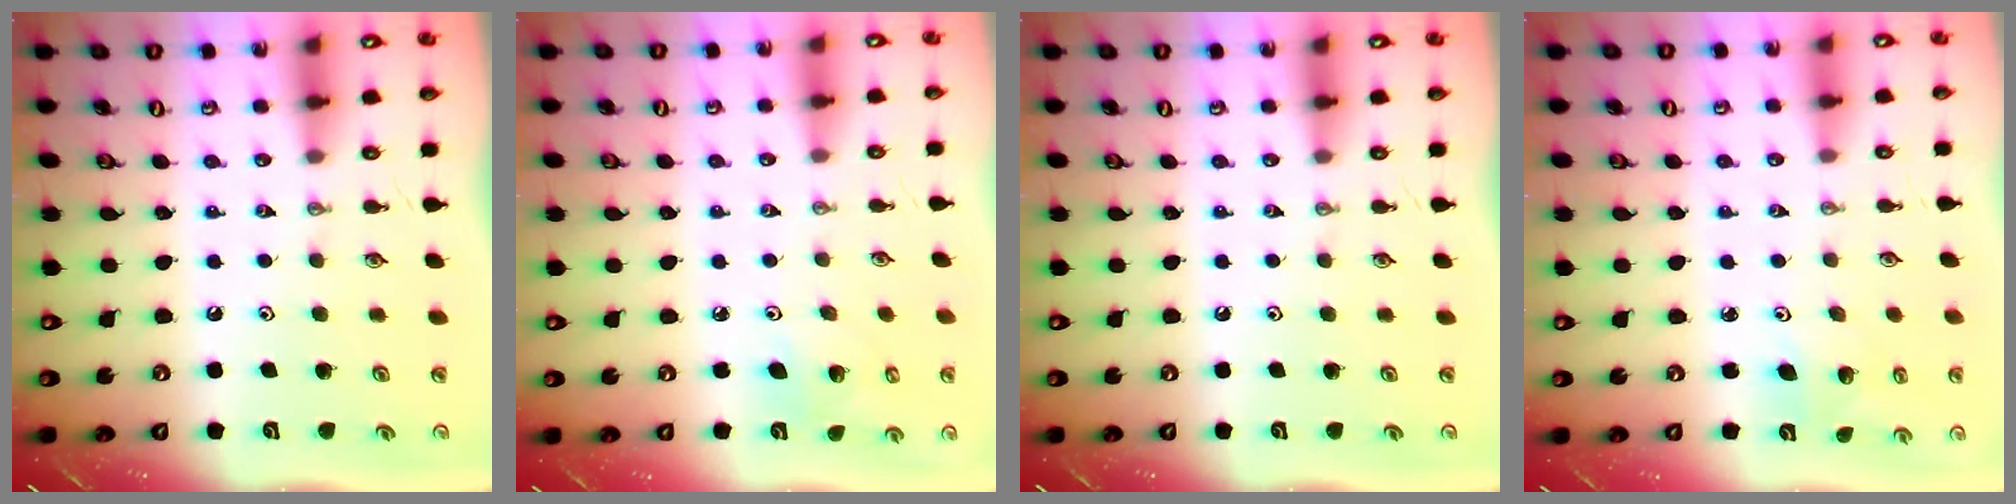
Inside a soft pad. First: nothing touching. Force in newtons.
{"total": 5.9, "press": 5.6, "slide": 1.6}
{"total": 0.0}
{"total": 5.3, "press": 5.0, "slide": 1.7}